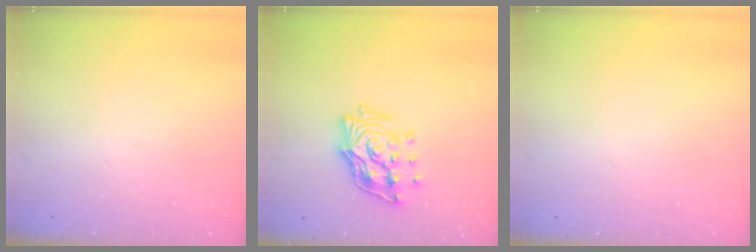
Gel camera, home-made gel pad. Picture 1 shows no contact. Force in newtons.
{"total": 15.8, "press": 15.7, "slide": 1.6}
{"total": 0.0}